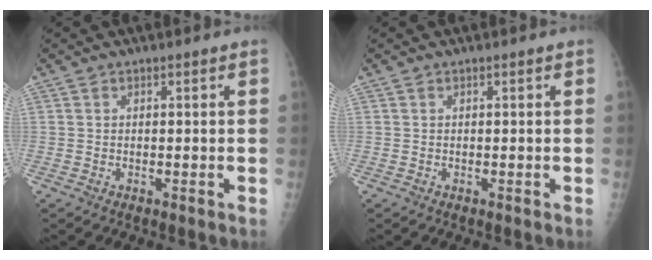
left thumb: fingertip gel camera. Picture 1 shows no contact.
{"total": 0.0}